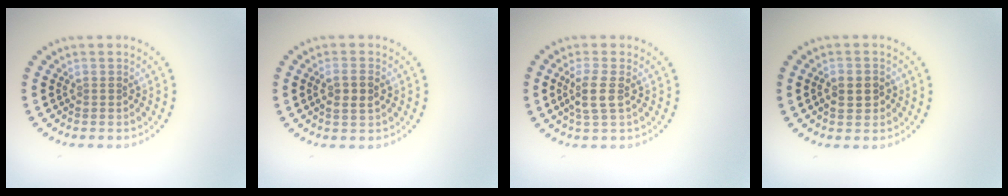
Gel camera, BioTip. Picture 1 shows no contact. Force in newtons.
{"total": 2.1, "press": 2.0, "slide": 0.5}
{"total": 2.3, "press": 2.0, "slide": 1.1}
{"total": 2.4, "press": 2.4, "slide": 0.2}